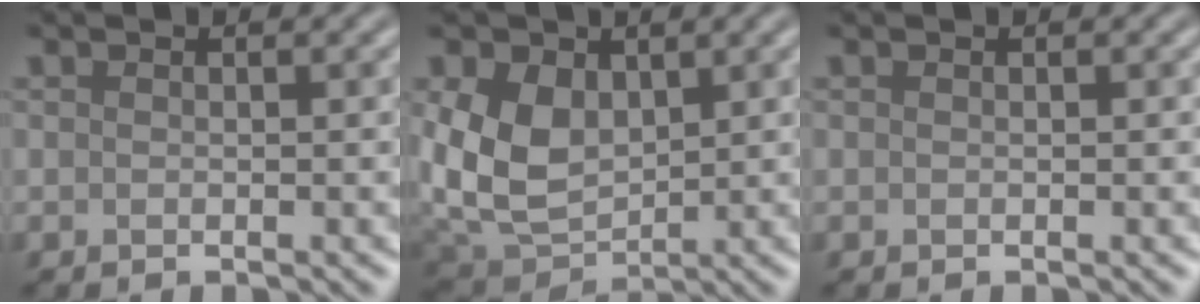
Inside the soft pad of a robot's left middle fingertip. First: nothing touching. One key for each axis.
{"total": 8.2, "fx": 1.3, "fy": 5.9, "fz": 5.6, "tx": -0.156, "ty": -0.004, "tz": 0.030}
{"total": 0.0}